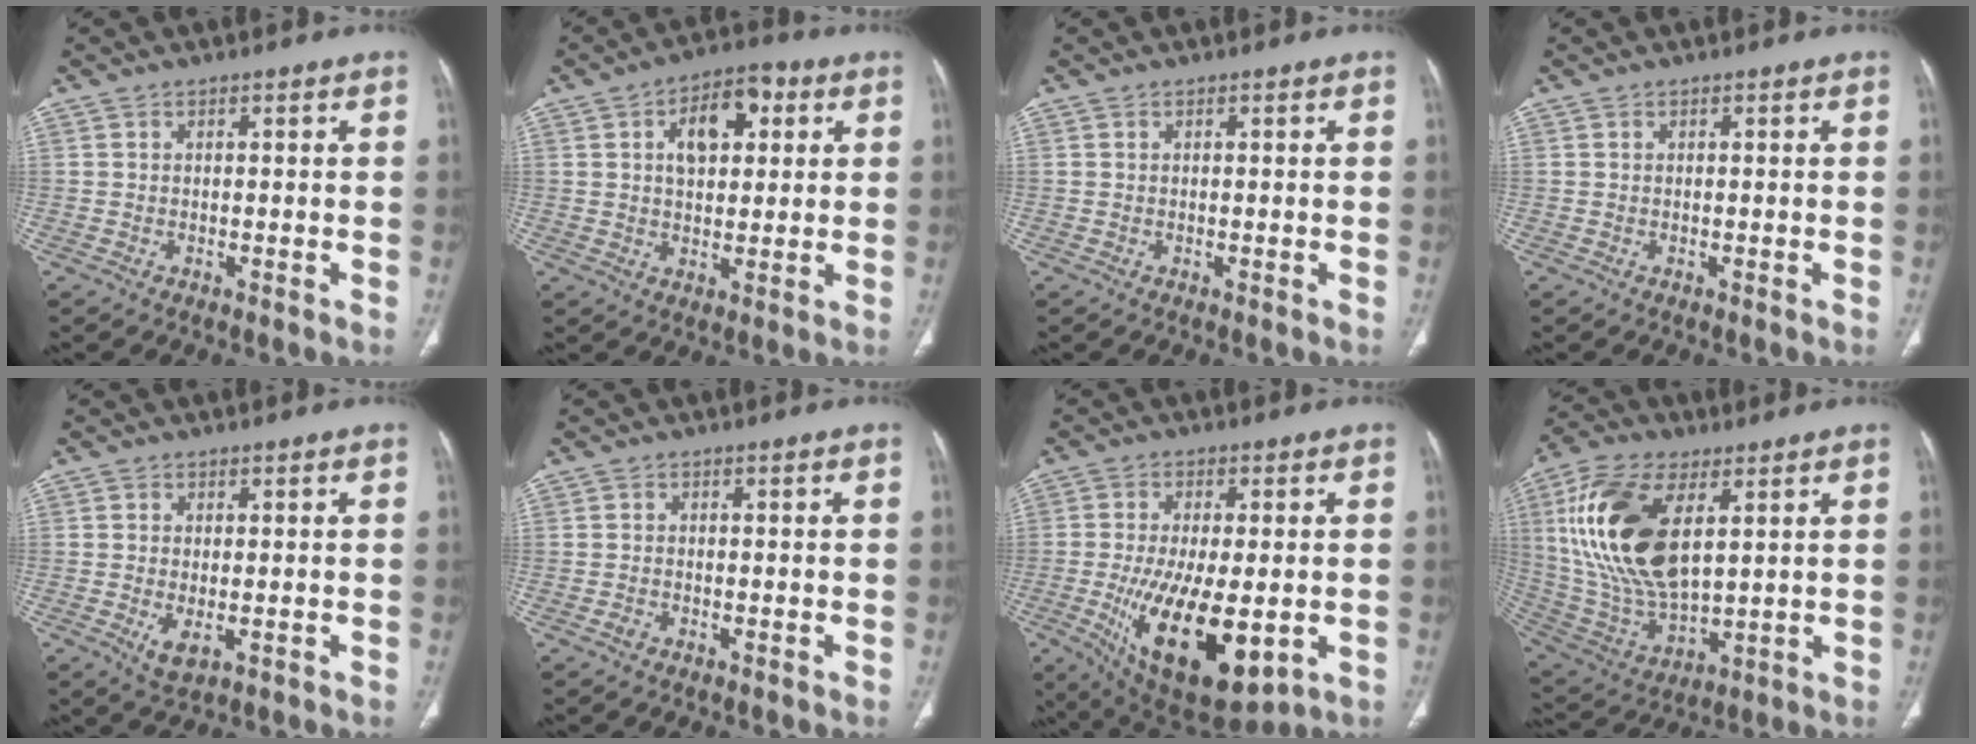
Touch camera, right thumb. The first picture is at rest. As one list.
[{"total": 10.4, "force": [3.2, 6.0, 7.9], "torque": [-0.094, 0.009, 0.046]}, {"total": 0.0}, {"total": 0.0}, {"total": 3.6, "force": [-0.9, 1.8, 3.0], "torque": [-0.056, -0.010, -0.006]}, {"total": 1.0, "force": [-0.6, 0.7, 0.5], "torque": [-0.013, 0.002, -0.012]}, {"total": 18.9, "force": [-4.6, 8.0, 16.5], "torque": [-0.296, -0.024, -0.051]}, {"total": 22.0, "force": [6.2, 11.1, 17.9], "torque": [-0.361, -0.022, 0.122]}]